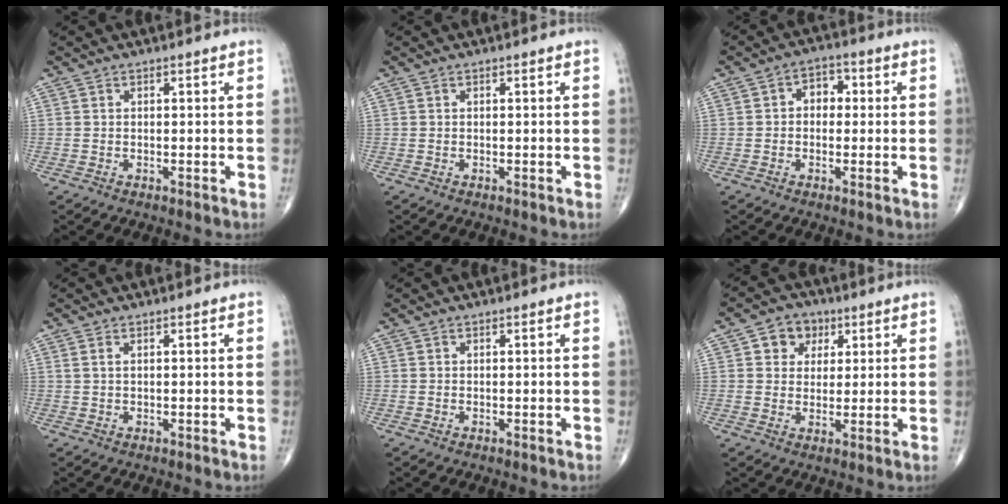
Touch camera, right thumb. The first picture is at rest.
{"total": 0.0}
{"total": 4.8, "force": [0.4, 3.6, 3.1], "torque": [-0.023, 0.017, -0.003]}
{"total": 1.2, "force": [0.5, 0.5, 0.9], "torque": [-0.025, 0.009, 0.015]}
{"total": 0.0}
{"total": 6.4, "force": [2.5, 5.3, 2.5], "torque": [-0.004, -0.003, 0.034]}